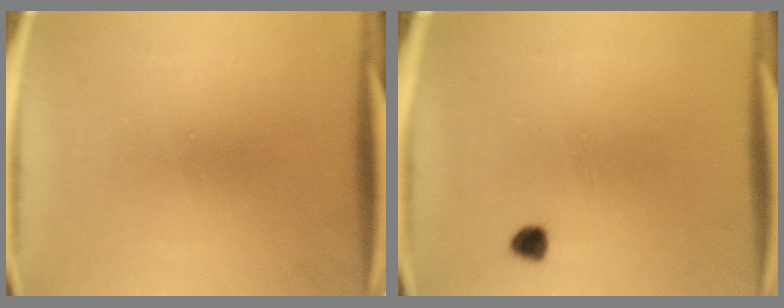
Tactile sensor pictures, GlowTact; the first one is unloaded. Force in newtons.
{"total": 1.8}